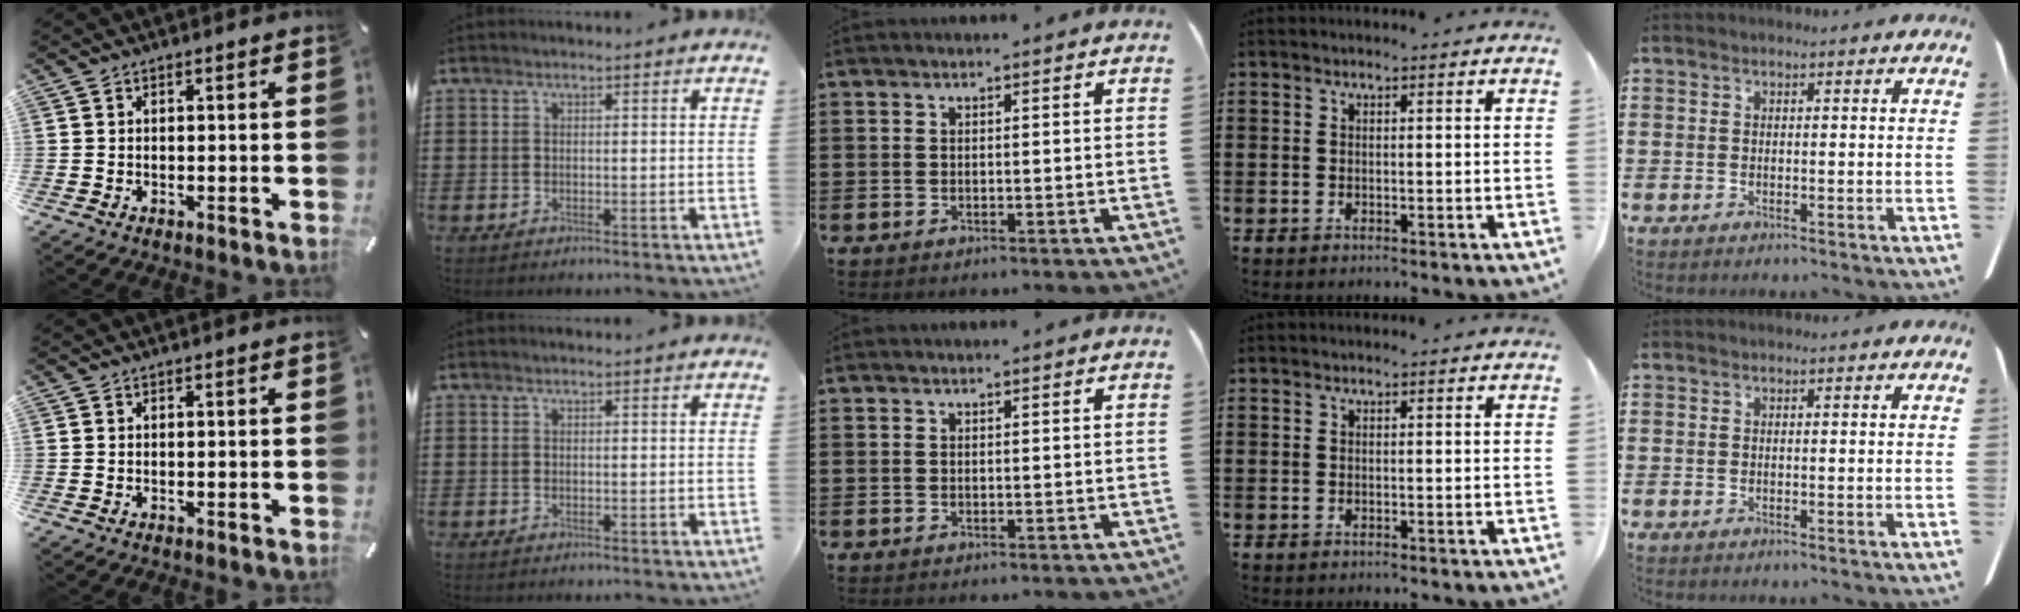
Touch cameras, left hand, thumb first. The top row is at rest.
{}